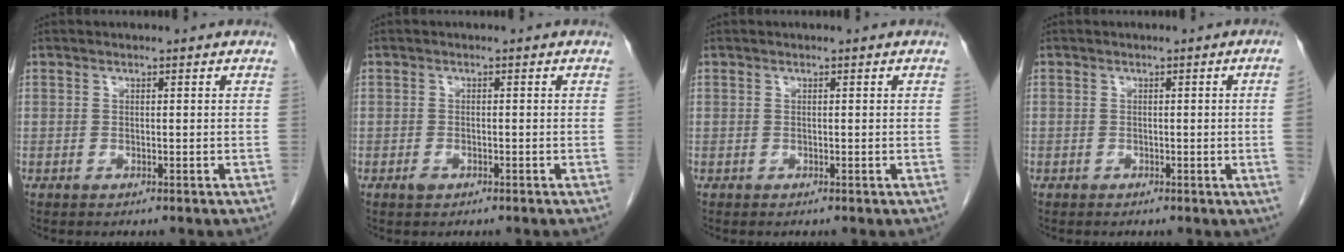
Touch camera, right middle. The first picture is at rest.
{"total": 1.1, "force": [-0.7, 0.5, 0.7], "torque": [-0.014, 0.000, -0.009]}
{"total": 0.0}
{"total": 2.2, "force": [-0.3, -0.8, 2.1], "torque": [-0.021, 0.000, -0.003]}